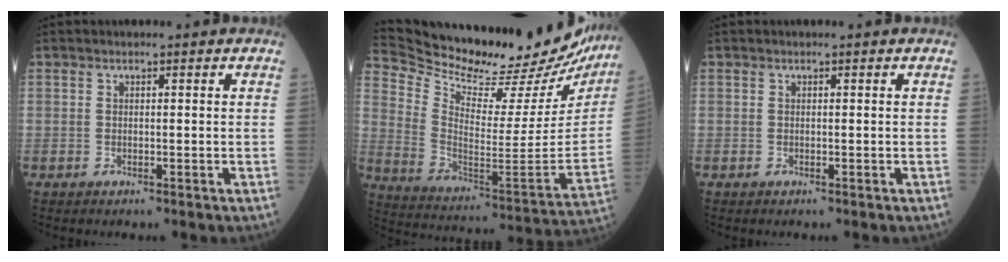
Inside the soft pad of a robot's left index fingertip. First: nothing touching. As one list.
[{"total": 30.9, "force": [28.0, 5.9, 11.8], "torque": [-0.211, -0.087, 0.385]}, {"total": 0.0}]